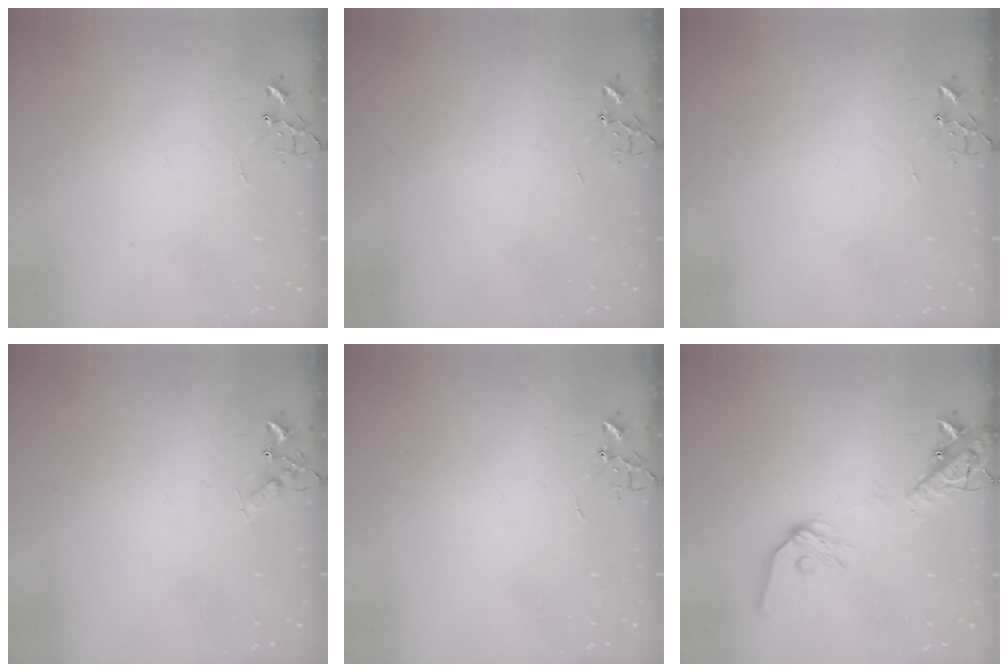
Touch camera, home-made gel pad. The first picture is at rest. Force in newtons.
{"total": 0.0}
{"total": 0.0}
{"total": 4.6, "press": 4.6, "slide": 0.6}
{"total": 0.0}
{"total": 15.2, "press": 14.9, "slide": 3.0}